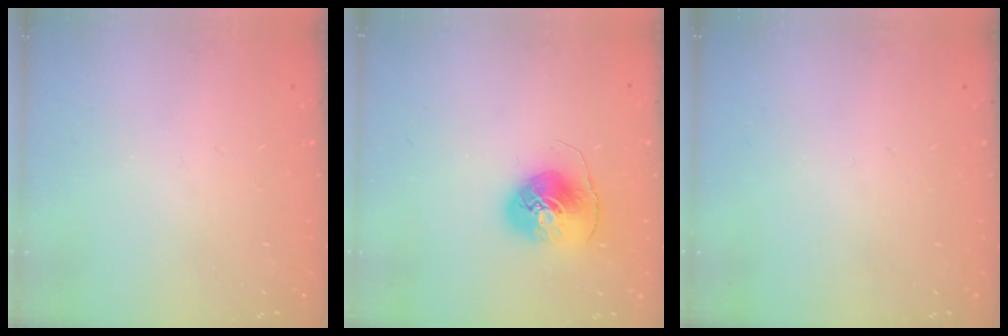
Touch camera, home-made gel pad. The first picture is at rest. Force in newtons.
{"total": 8.8, "press": 8.7, "slide": 0.8}
{"total": 0.0}